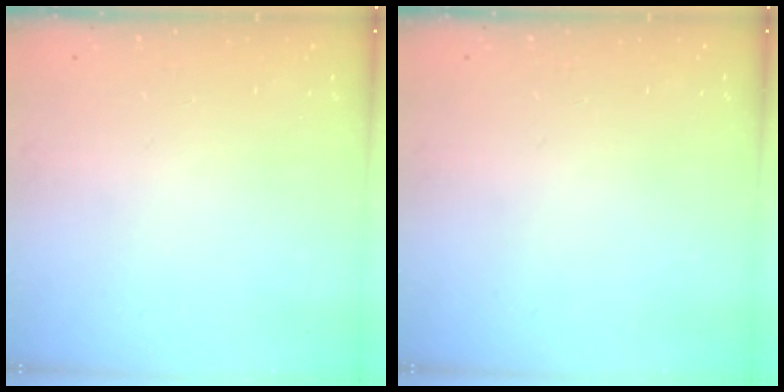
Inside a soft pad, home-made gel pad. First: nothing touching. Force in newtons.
{"total": 0.0}